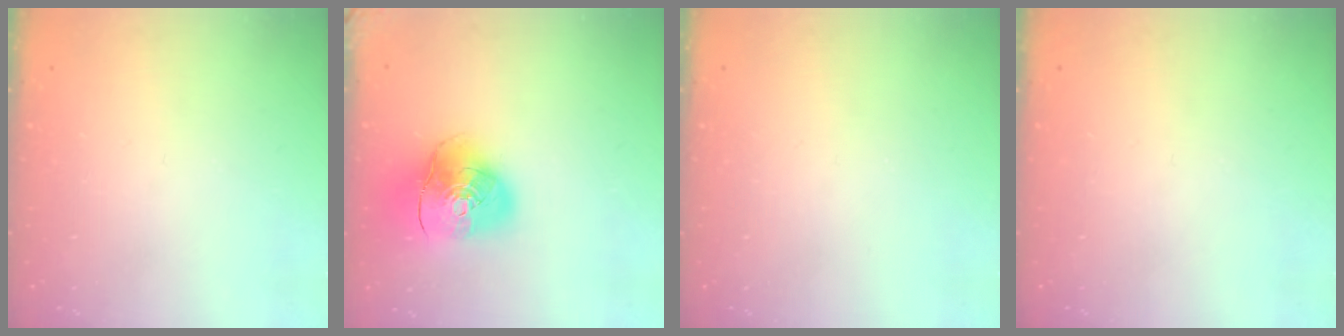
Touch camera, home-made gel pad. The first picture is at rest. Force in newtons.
{"total": 15.1, "press": 14.9, "slide": 2.2}
{"total": 0.0}
{"total": 0.0}